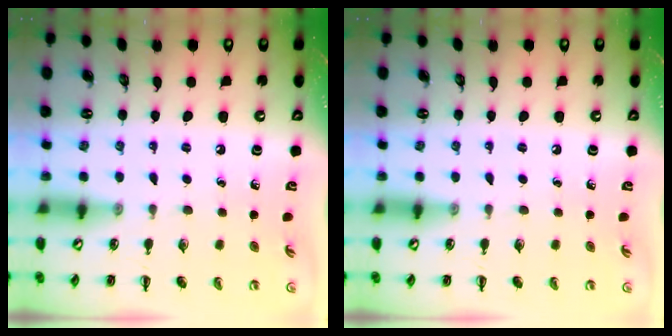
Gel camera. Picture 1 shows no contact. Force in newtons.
{"total": 0.0}